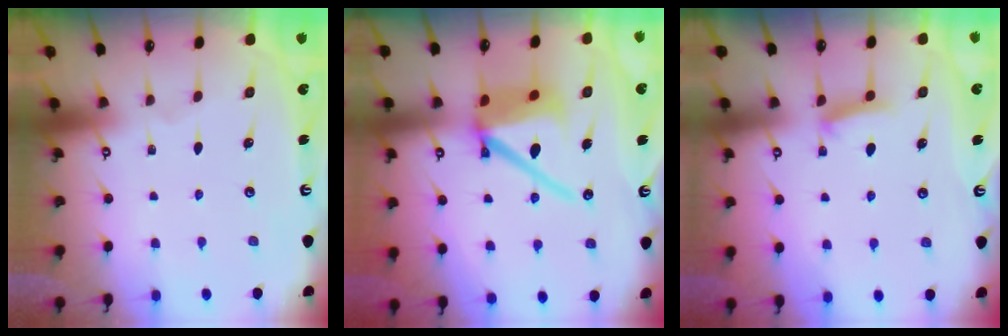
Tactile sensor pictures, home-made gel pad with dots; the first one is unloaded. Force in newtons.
{"total": 13.7, "press": 13.6, "slide": 1.9}
{"total": 5.5, "press": 5.5, "slide": 0.7}